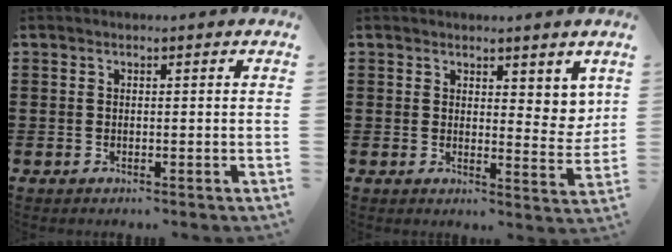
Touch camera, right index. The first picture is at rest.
{"total": 3.9, "force": [2.9, 2.0, 1.5], "torque": [-0.022, -0.008, 0.052]}